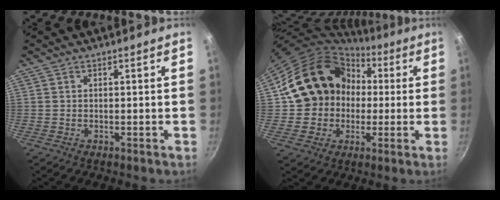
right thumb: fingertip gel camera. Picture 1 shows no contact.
{"total": 18.1, "force": [2.1, 15.8, 8.6], "torque": [-0.123, 0.048, 0.037]}